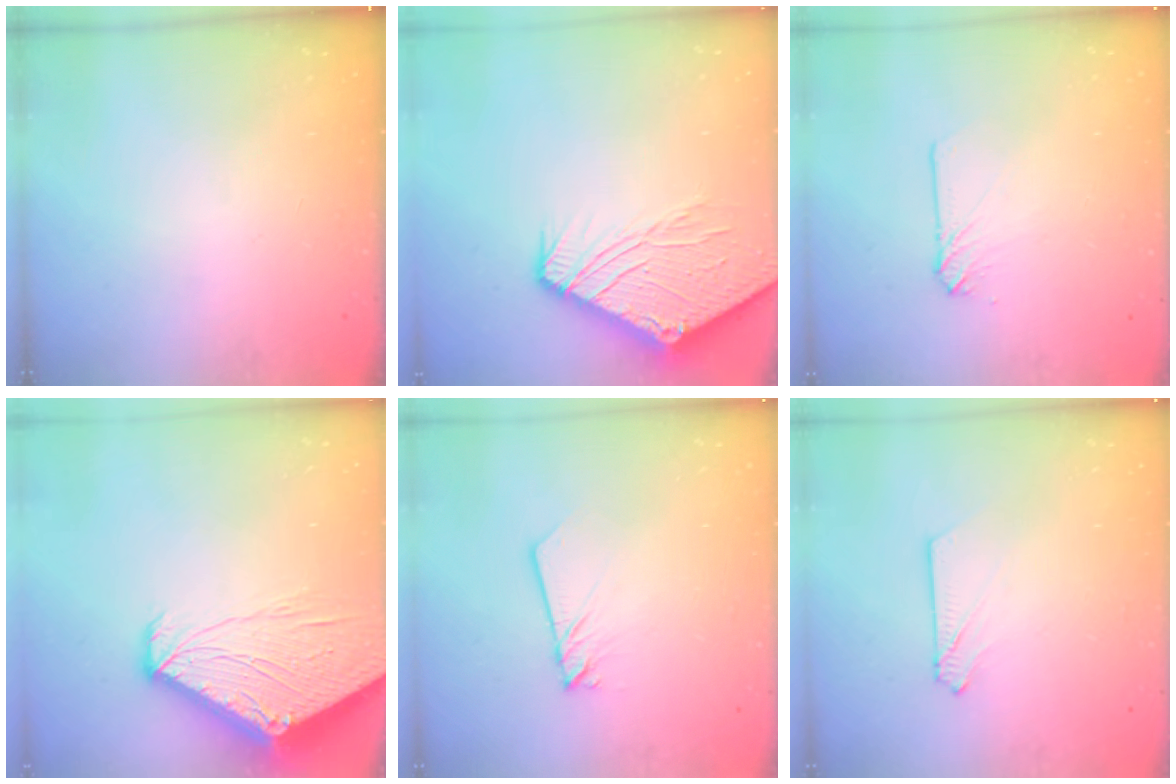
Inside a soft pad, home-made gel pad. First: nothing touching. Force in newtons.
{"total": 13.5, "press": 13.4, "slide": 1.8}
{"total": 3.9, "press": 3.9, "slide": 0.5}
{"total": 6.7, "press": 6.7, "slide": 0.5}
{"total": 1.9, "press": 1.9, "slide": 0.2}
{"total": 3.0, "press": 3.0, "slide": 0.4}